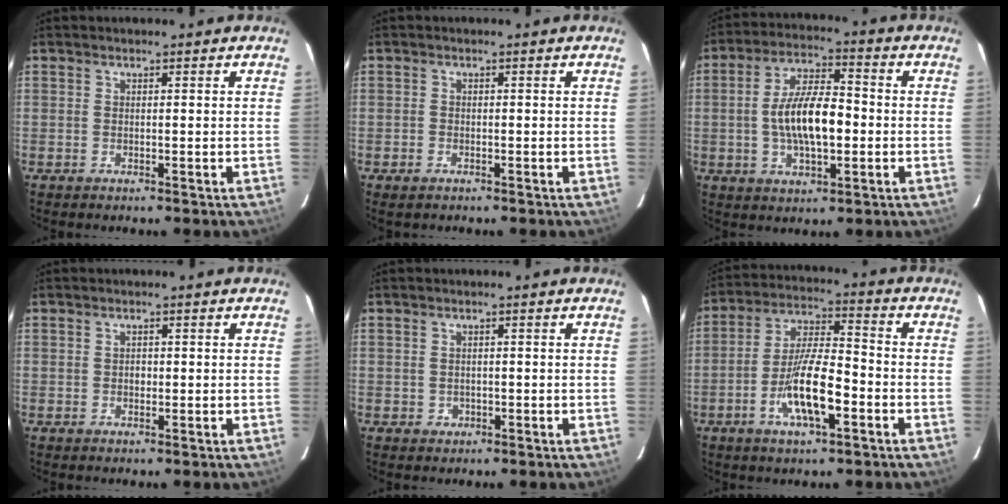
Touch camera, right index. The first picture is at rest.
{"total": 1.5, "force": [-1.0, 0.9, 0.6], "torque": [-0.011, -0.002, -0.019]}
{"total": 11.8, "force": [-1.3, 4.7, 10.7], "torque": [-0.203, 0.007, -0.021]}
{"total": 1.0, "force": [0.0, 0.9, 0.4], "torque": [-0.005, 0.003, 0.001]}
{"total": 1.5, "force": [-0.3, 1.5, 0.2], "torque": [0.001, 0.002, 0.000]}
{"total": 11.7, "force": [-4.6, 3.1, 10.3], "torque": [-0.206, -0.004, -0.083]}